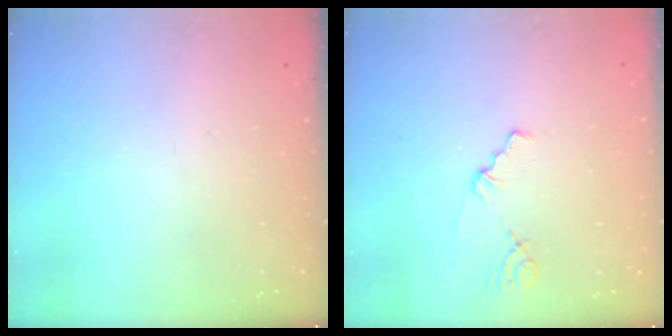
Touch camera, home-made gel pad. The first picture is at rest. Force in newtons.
{"total": 1.1, "press": 1.1, "slide": 0.2}